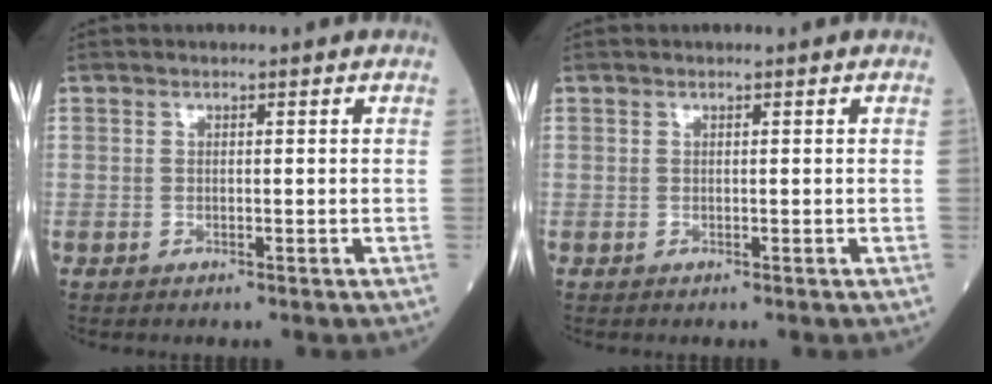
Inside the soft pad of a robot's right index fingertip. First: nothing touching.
{"total": 0.0}